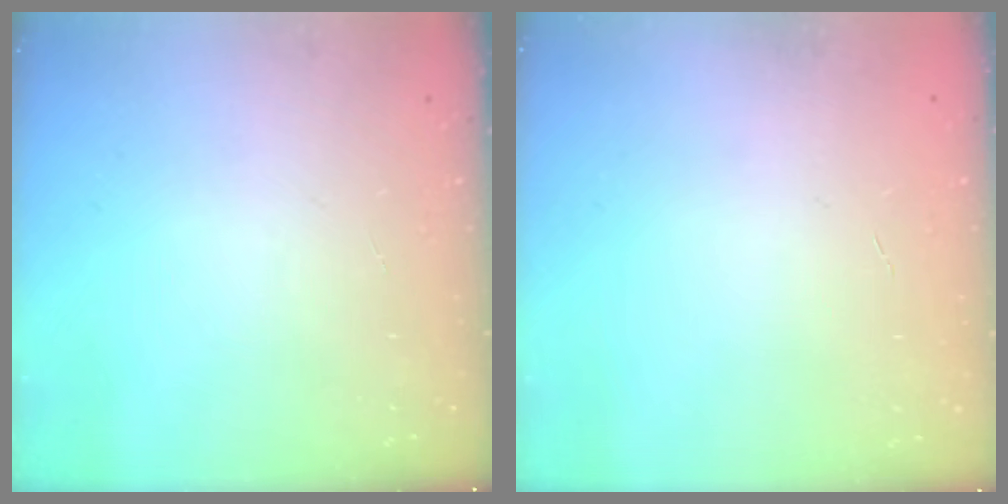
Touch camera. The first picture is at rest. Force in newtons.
{"total": 0.0}